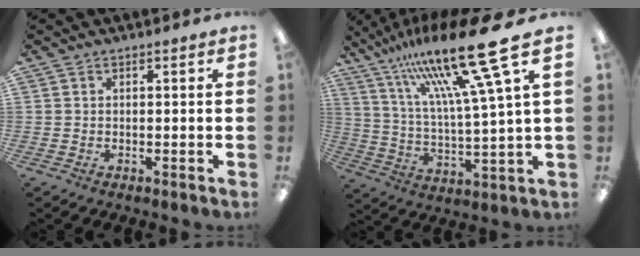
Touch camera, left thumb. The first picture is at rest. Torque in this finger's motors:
{"motor_torque": [0.78, -0.11, 1.92, -0.85, 0.48]}